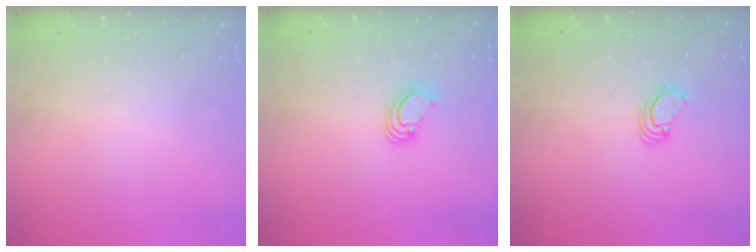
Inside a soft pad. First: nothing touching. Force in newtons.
{"total": 4.1, "press": 4.1, "slide": 0.3}
{"total": 2.2, "press": 2.2, "slide": 0.2}